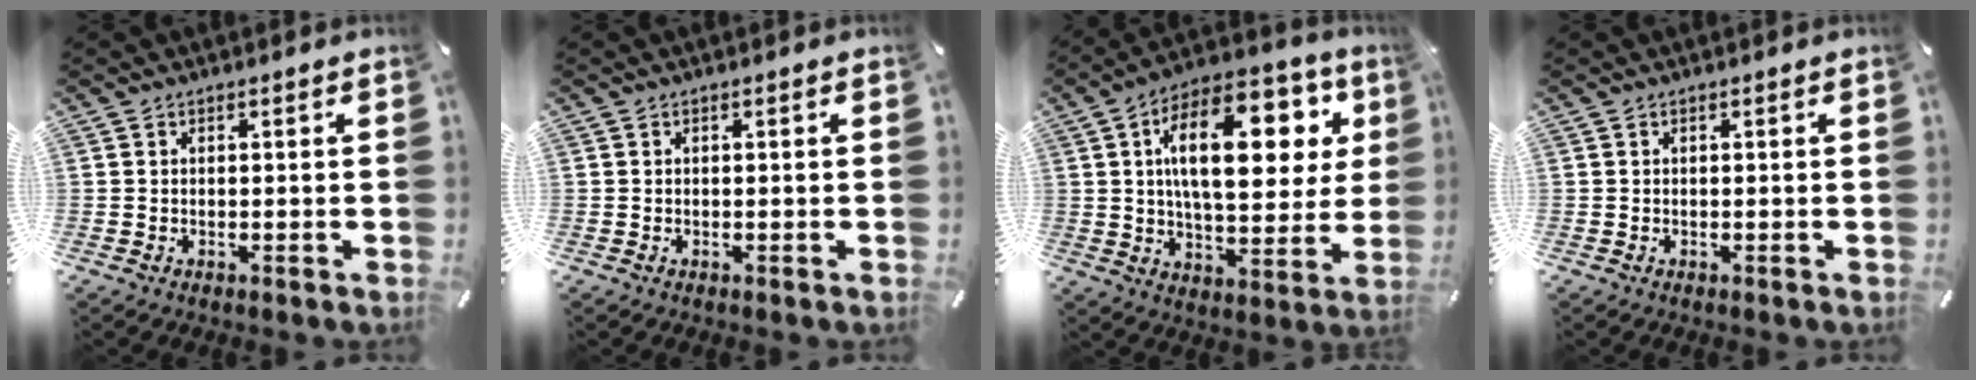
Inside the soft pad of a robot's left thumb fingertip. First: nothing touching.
{"total": 0.0}
{"total": 23.2, "force": [7.1, 11.8, 18.7], "torque": [-0.295, -0.016, 0.108]}
{"total": 0.0}